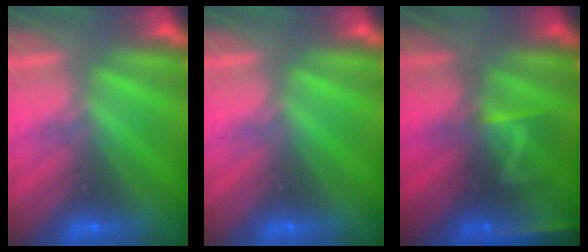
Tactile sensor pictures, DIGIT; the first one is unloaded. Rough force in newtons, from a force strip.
{"total": 0.0}
{"total": 7.8}